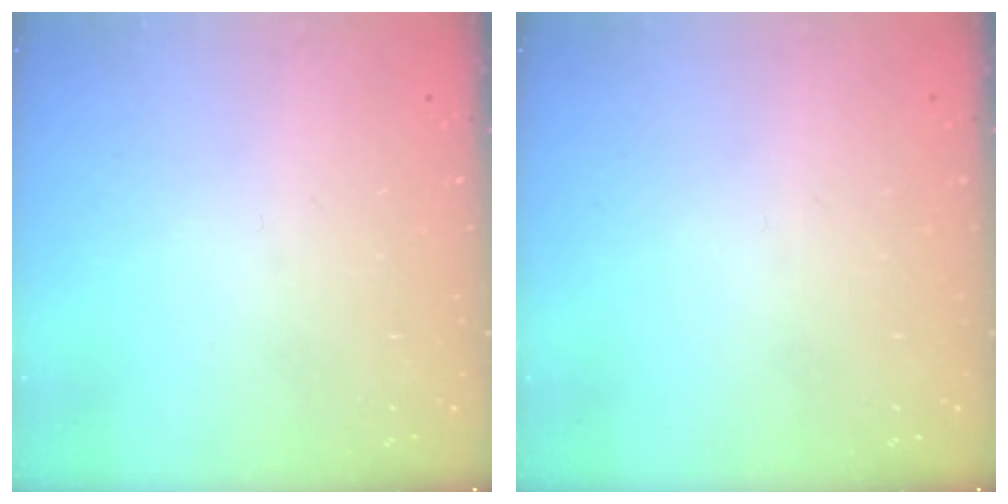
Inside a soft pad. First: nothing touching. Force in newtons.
{"total": 0.0}